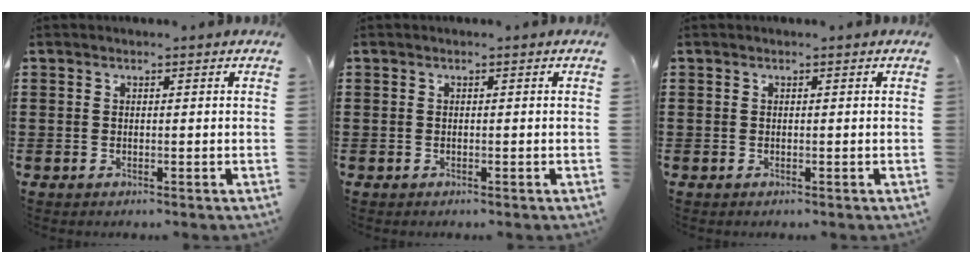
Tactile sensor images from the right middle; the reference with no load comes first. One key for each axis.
{"total": 0.0}
{"total": 0.0}